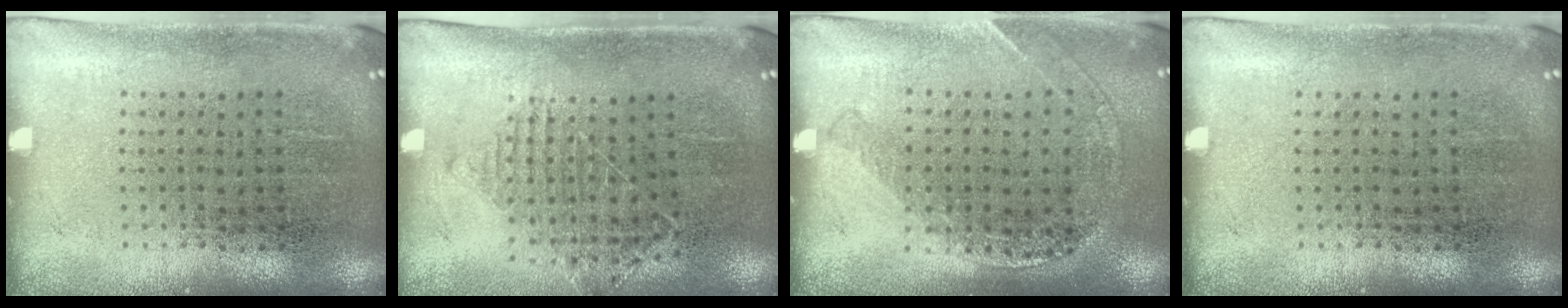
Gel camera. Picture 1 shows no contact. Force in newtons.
{"total": 1.1, "press": 1.0, "slide": 0.5}
{"total": 1.2, "press": 1.2, "slide": 0.1}
{"total": 0.0}